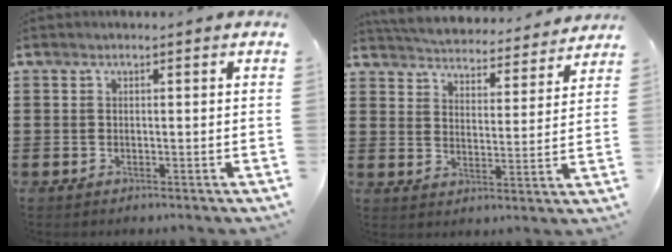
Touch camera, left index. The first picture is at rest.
{"total": 4.4, "force": [4.4, -0.1, -0.1], "torque": [-0.026, -0.041, 0.072]}